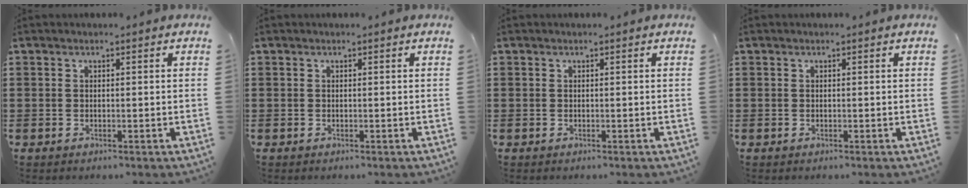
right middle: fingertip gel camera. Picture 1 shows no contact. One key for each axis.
{"total": 0.0}
{"total": 0.0}
{"total": 0.0}